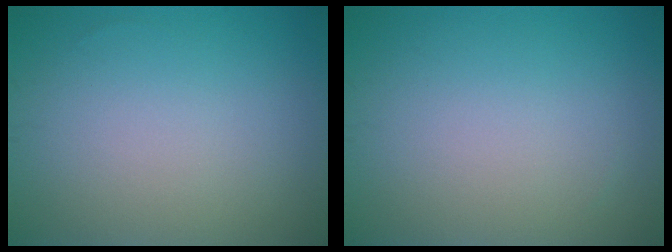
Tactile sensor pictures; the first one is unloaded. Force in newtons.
{"total": 0.0}